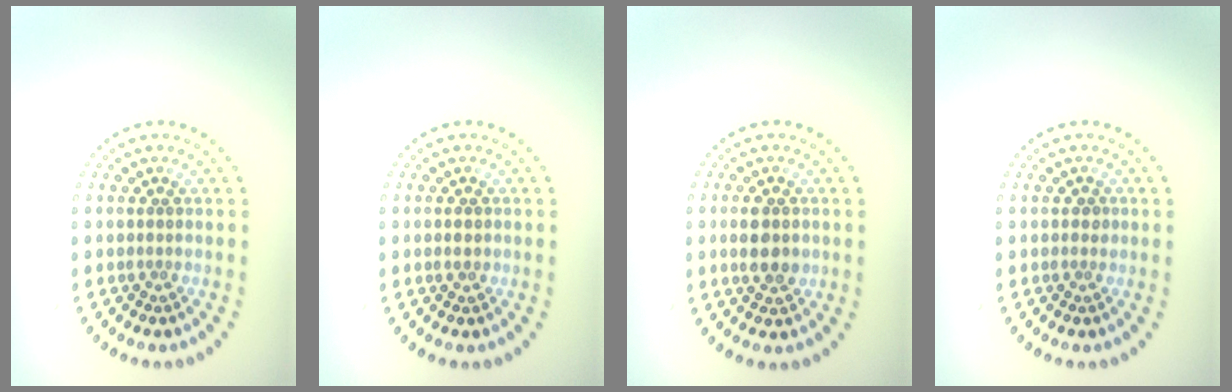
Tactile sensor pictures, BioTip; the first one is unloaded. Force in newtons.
{"total": 1.2, "press": 1.2, "slide": 0.1}
{"total": 3.0, "press": 3.0, "slide": 0.2}
{"total": 0.8, "press": 0.8, "slide": 0.2}